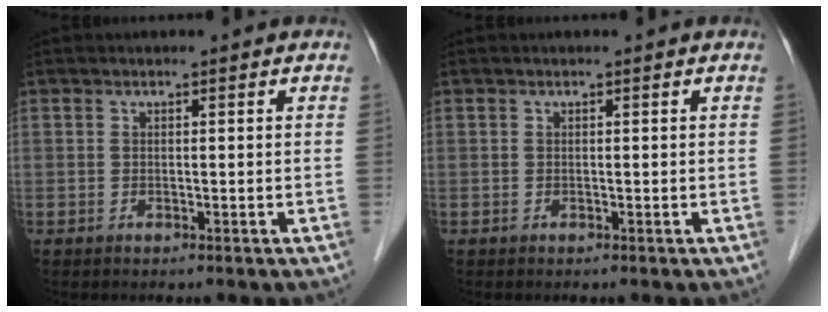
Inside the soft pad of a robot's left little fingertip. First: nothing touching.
{"total": 0.0}